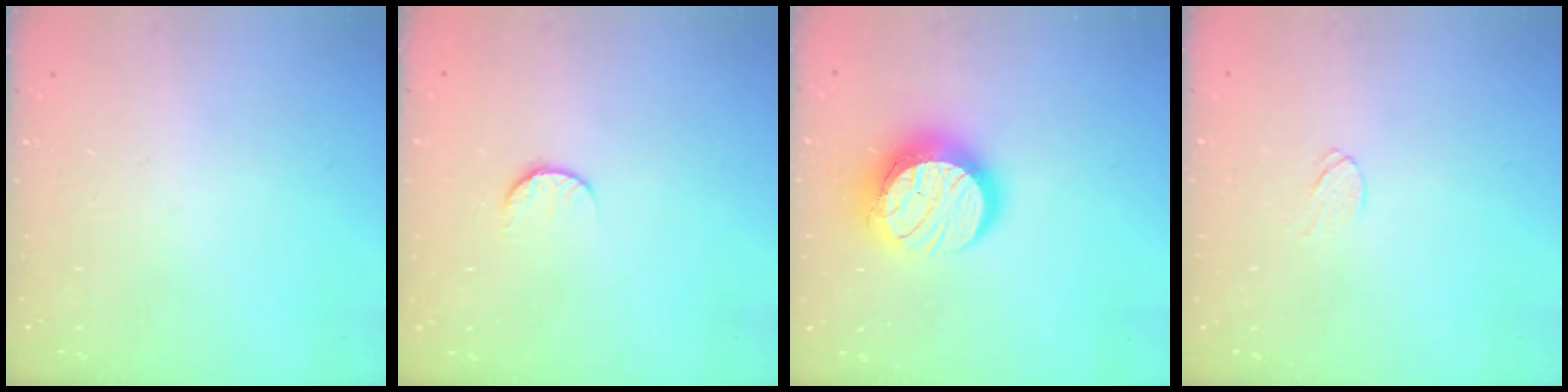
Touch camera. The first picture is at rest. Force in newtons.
{"total": 5.8, "press": 5.8, "slide": 0.6}
{"total": 14.4, "press": 14.3, "slide": 1.7}
{"total": 3.4, "press": 3.4, "slide": 0.2}